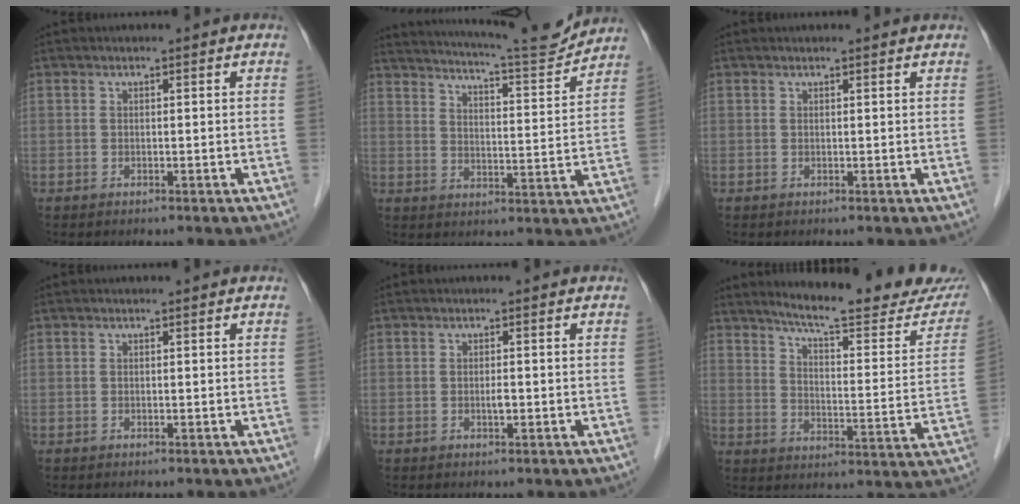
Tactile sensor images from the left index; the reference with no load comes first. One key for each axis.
{"total": 14.7, "fx": 13.9, "fy": 0.1, "fz": 4.7, "tx": -0.084, "ty": -0.021, "tz": 0.193}
{"total": 1.4, "fx": 1.4, "fy": 0.1, "fz": 0.2, "tx": -0.011, "ty": 0.006, "tz": 0.016}
{"total": 0.0}
{"total": 1.0, "fx": -0.2, "fy": 0.2, "fz": 0.9, "tx": -0.020, "ty": -0.001, "tz": -0.004}
{"total": 21.2, "fx": 19.1, "fy": 2.3, "fz": 9.0, "tx": -0.120, "ty": -0.068, "tz": 0.236}